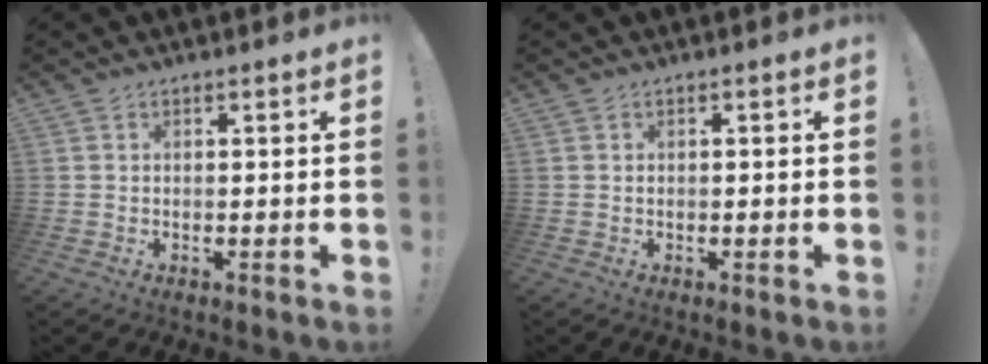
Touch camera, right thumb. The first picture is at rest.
{"total": 0.0}